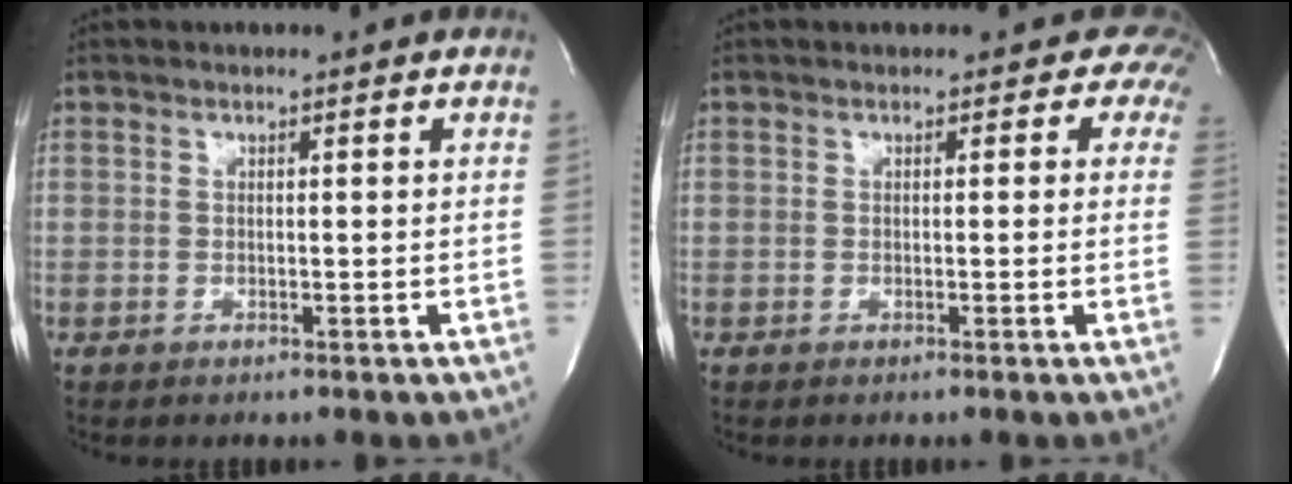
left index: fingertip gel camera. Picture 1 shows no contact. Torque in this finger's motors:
{"motor_torque": [-0.11, -0.19, 0.00, 0.01]}